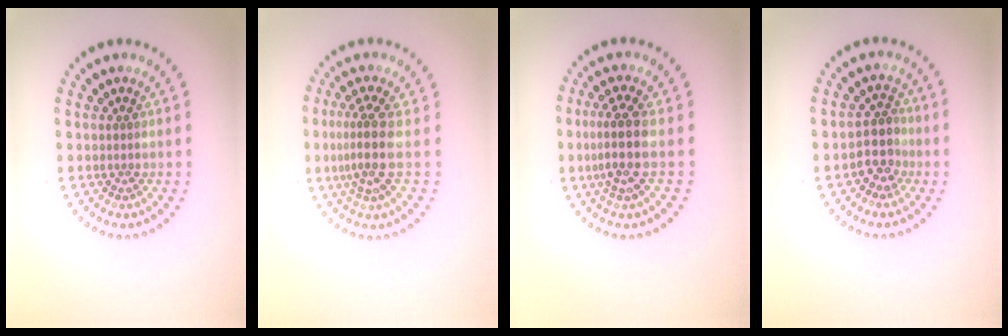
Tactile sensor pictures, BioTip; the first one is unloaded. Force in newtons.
{"total": 3.4, "press": 2.4, "slide": 2.4}
{"total": 3.3, "press": 2.7, "slide": 1.9}
{"total": 2.8, "press": 2.4, "slide": 1.4}